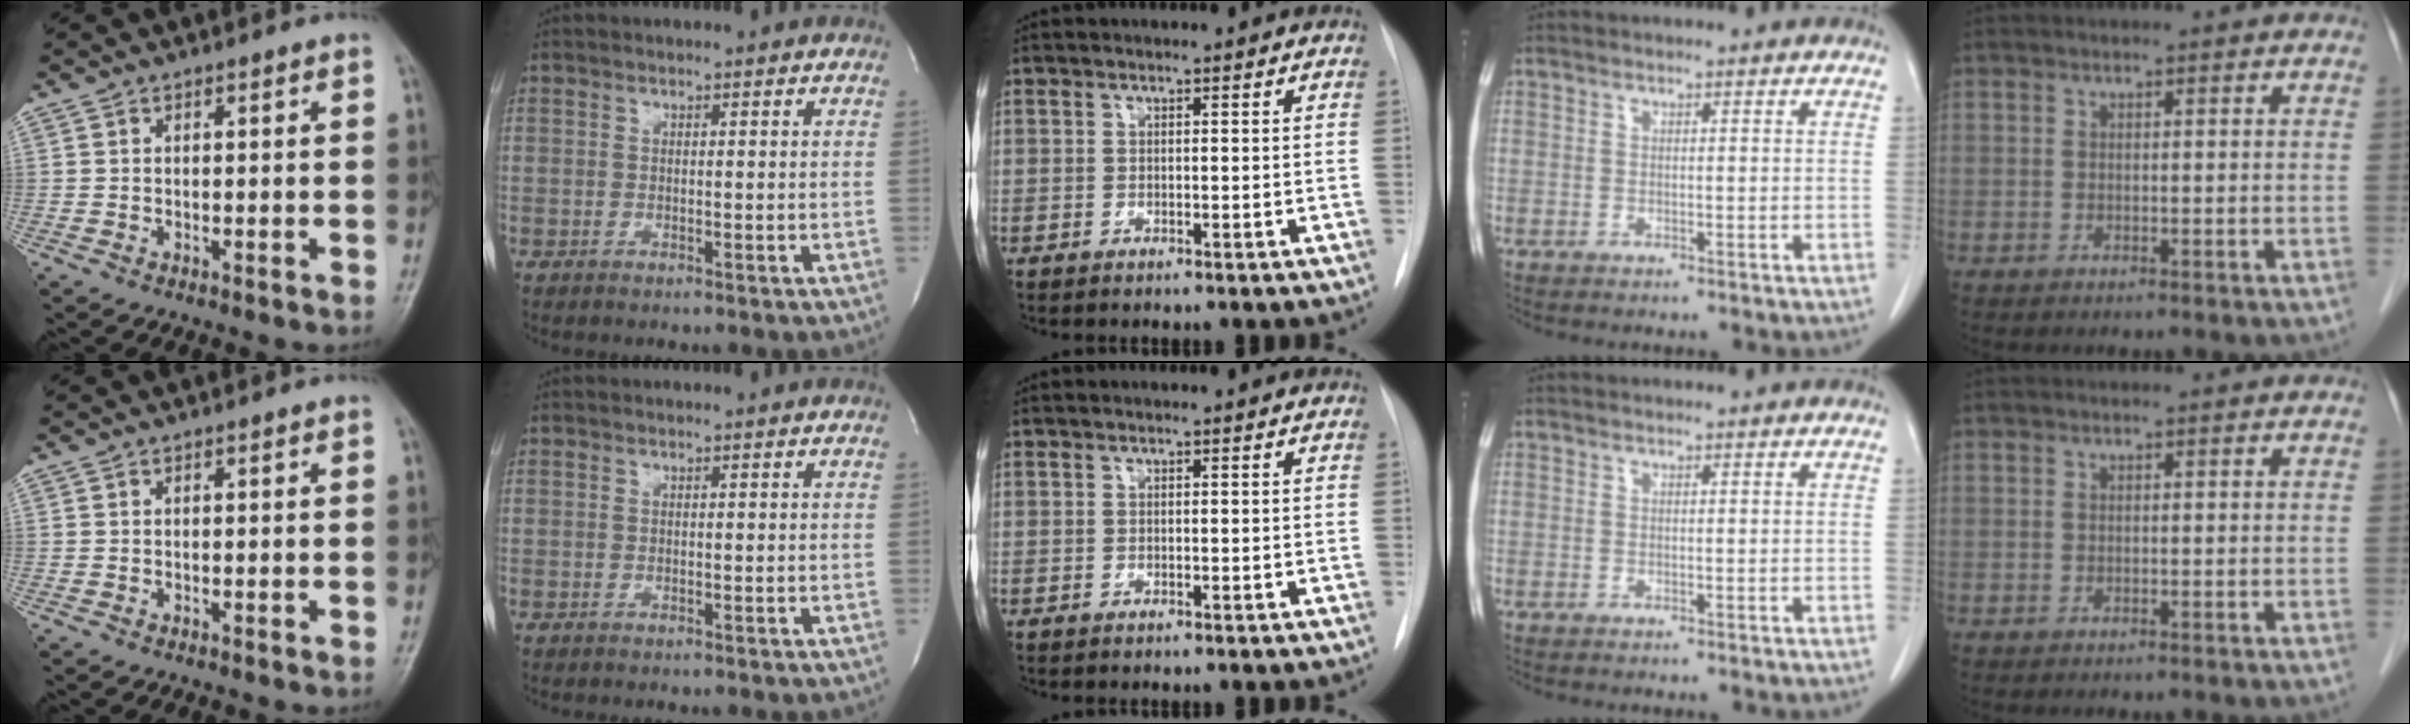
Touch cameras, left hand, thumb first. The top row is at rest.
{}